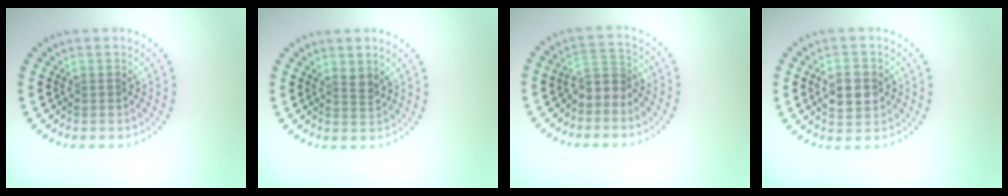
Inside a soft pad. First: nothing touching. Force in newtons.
{"total": 1.2, "press": 0.9, "slide": 0.8}
{"total": 2.0, "press": 1.5, "slide": 1.4}
{"total": 3.6, "press": 3.6, "slide": 0.2}